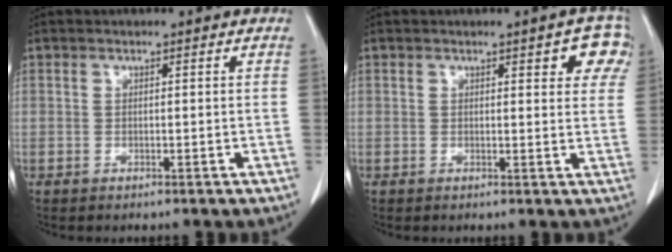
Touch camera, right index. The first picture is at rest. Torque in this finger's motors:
{"motor_torque": [0.18, 0.20, 0.06, 0.01]}